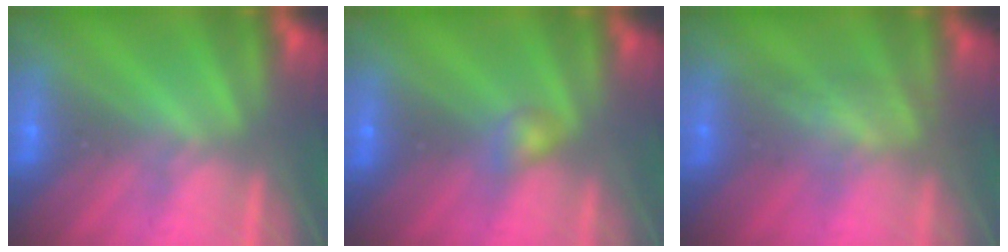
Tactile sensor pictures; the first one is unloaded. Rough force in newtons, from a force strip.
{"total": 2.2}
{"total": 3.2}